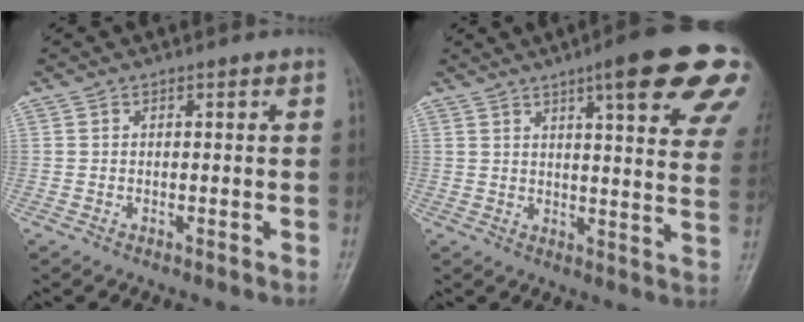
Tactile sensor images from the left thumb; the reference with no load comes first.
{"total": 20.9, "force": [11.6, 3.7, 17.0], "torque": [-0.201, -0.032, 0.137]}